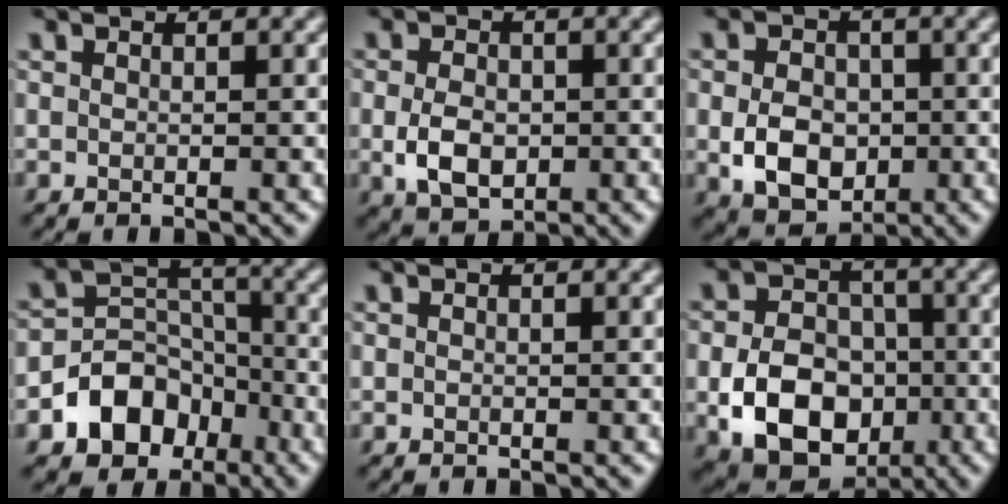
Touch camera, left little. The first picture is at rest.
{"total": 3.8, "force": [-0.8, 2.6, 2.6], "torque": [-0.052, -0.004, -0.016]}
{"total": 5.3, "force": [-1.0, 4.0, 3.4], "torque": [-0.068, -0.007, -0.021]}
{"total": 7.4, "force": [-4.0, 5.5, 2.8], "torque": [-0.025, 0.009, -0.088]}
{"total": 0.0}
{"total": 9.1, "force": [-2.7, 6.7, 5.5], "torque": [-0.104, -0.015, -0.052]}